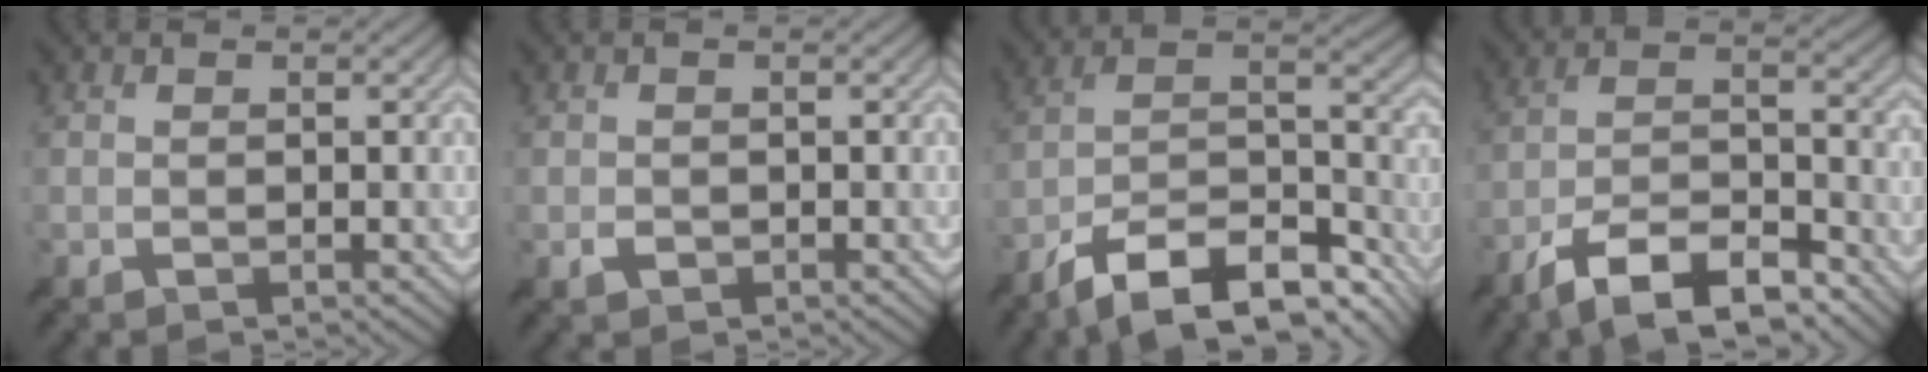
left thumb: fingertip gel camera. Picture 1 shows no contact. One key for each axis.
{"total": 0.7, "fx": -0.3, "fy": 0.7, "fz": 0.0, "tx": -0.003, "ty": -0.003, "tz": -0.003}
{"total": 15.5, "fx": -11.9, "fy": 4.6, "fz": 8.8, "tx": -0.180, "ty": -0.001, "tz": -0.195}
{"total": 11.3, "fx": -8.3, "fy": 3.6, "fz": 6.8, "tx": -0.122, "ty": 0.001, "tz": -0.160}